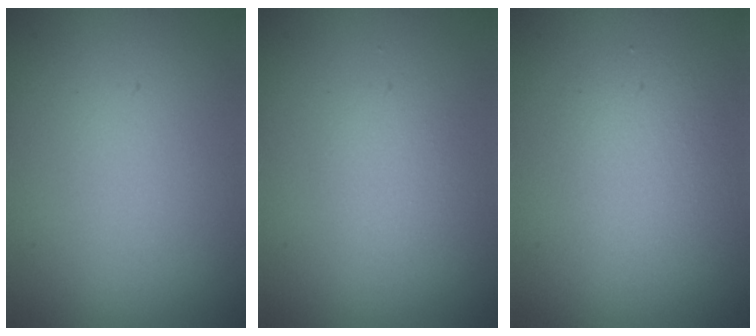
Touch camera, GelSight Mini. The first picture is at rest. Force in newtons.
{"total": 1.2, "press": 1.2, "slide": 0.1}
{"total": 2.2, "press": 2.2, "slide": 0.1}